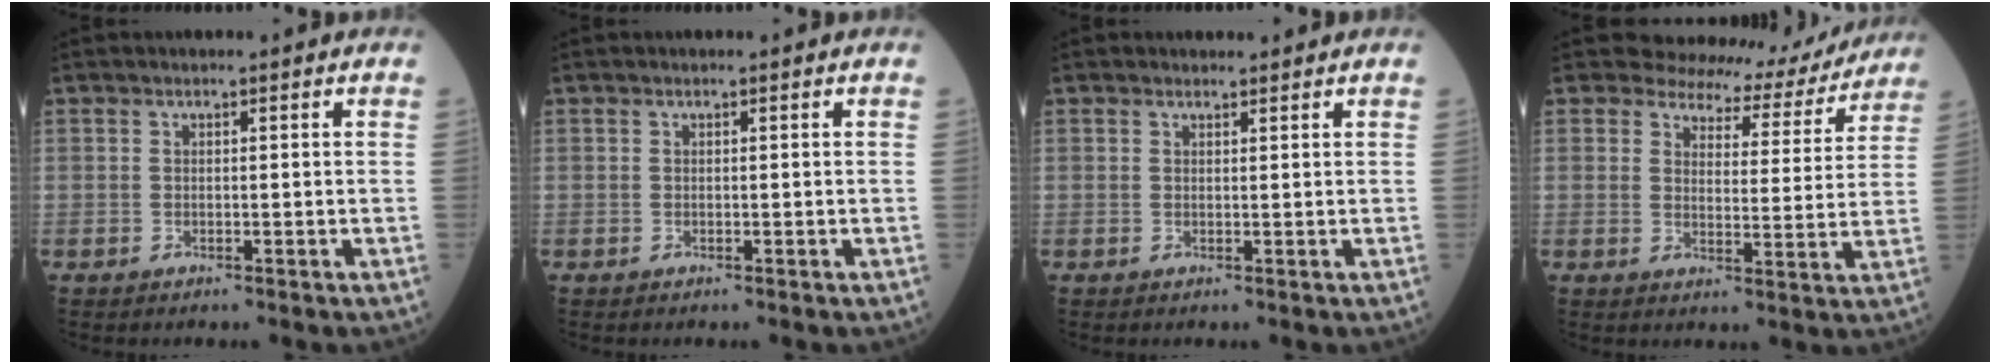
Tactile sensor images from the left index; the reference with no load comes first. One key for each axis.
{"total": 0.0}
{"total": 1.1, "fx": 1.1, "fy": 0.2, "fz": 0.0, "tx": -0.011, "ty": 0.000, "tz": 0.018}
{"total": 10.9, "fx": 10.4, "fy": 3.4, "fz": 0.5, "tx": 0.007, "ty": -0.015, "tz": 0.109}